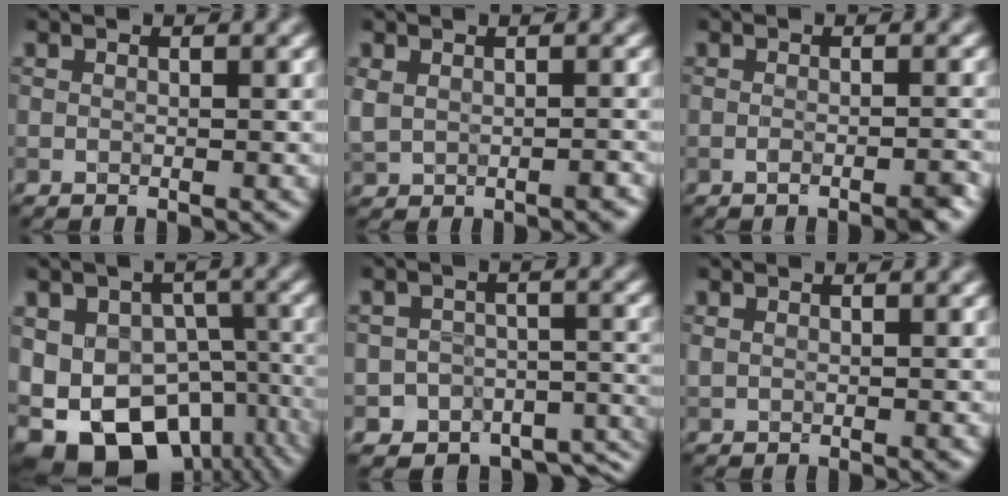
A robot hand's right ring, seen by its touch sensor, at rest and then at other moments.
{"total": 2.2, "force": [-0.2, 1.5, 1.5], "torque": [-0.032, -0.009, 0.004]}
{"total": 2.0, "force": [-1.2, 0.5, 1.6], "torque": [-0.013, 0.005, -0.024]}
{"total": 14.8, "force": [-5.8, 10.0, 9.2], "torque": [-0.148, -0.021, -0.077]}
{"total": 7.0, "force": [-4.8, 4.6, 2.1], "torque": [-0.006, -0.013, -0.061]}
{"total": 0.8, "force": [0.4, 0.3, 0.7], "torque": [-0.014, 0.000, 0.011]}